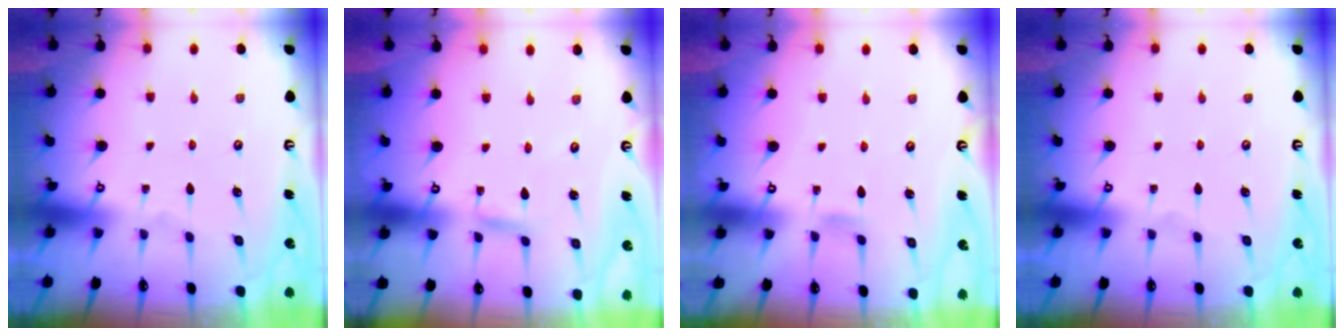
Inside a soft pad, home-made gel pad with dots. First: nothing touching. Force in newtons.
{"total": 2.6, "press": 2.6, "slide": 0.1}
{"total": 3.7, "press": 3.7, "slide": 0.4}
{"total": 0.0}